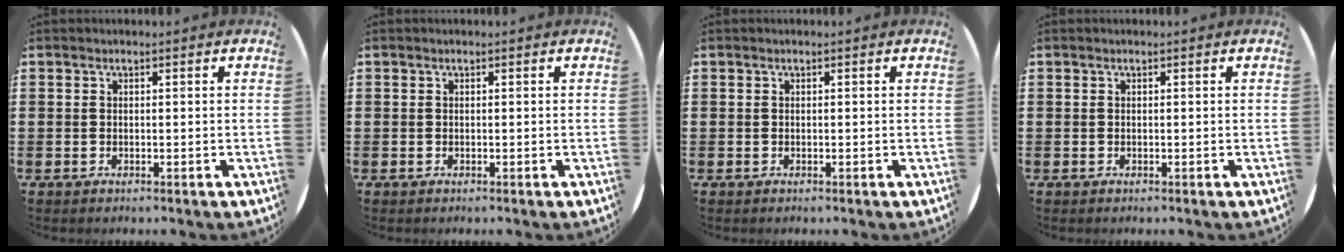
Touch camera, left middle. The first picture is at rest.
{"total": 0.0}
{"total": 0.0}
{"total": 0.0}